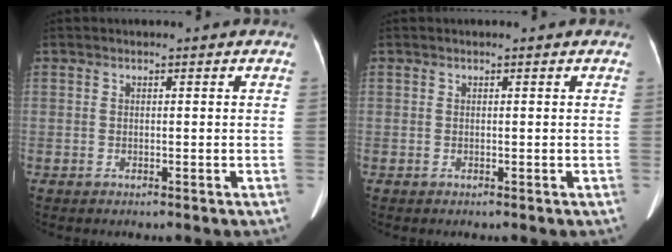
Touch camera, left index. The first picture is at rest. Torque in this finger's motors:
{"motor_torque": [0.12, 0.06, 0.04, 0.02]}